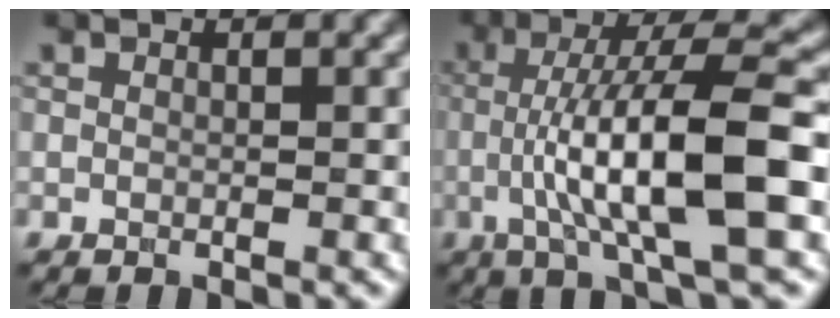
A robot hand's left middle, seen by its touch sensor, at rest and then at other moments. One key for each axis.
{"total": 10.6, "fx": -1.8, "fy": 2.1, "fz": 10.2, "tx": -0.158, "ty": 0.013, "tz": -0.030}